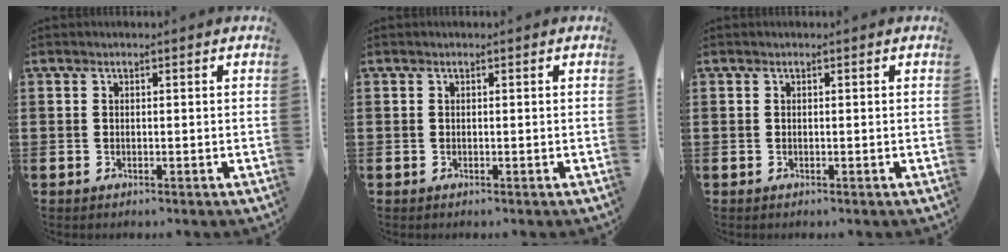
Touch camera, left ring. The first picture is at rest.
{"total": 0.0}
{"total": 0.0}